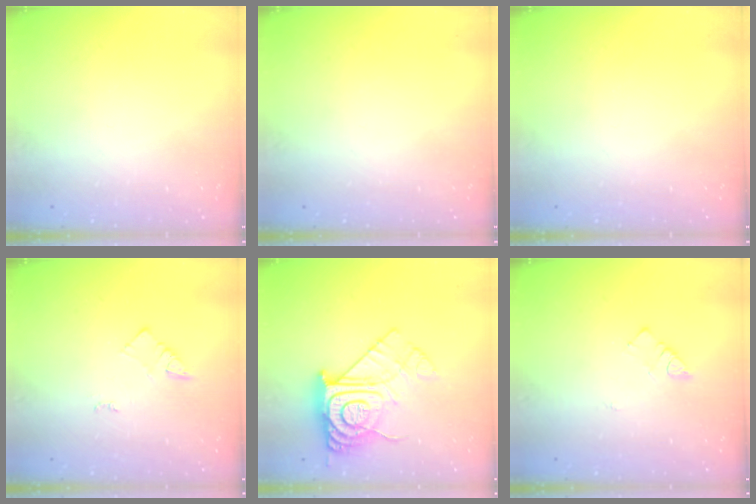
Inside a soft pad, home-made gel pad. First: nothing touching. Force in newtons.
{"total": 0.0}
{"total": 0.0}
{"total": 3.1, "press": 3.1, "slide": 0.4}
{"total": 14.8, "press": 14.7, "slide": 1.3}
{"total": 2.8, "press": 2.7, "slide": 0.4}